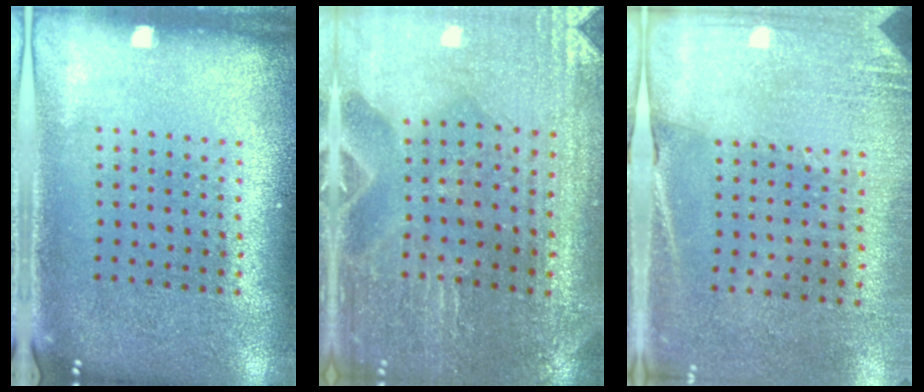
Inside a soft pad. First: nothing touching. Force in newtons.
{"total": 0.8, "press": 0.8, "slide": 0.1}
{"total": 2.6, "press": 2.3, "slide": 1.3}